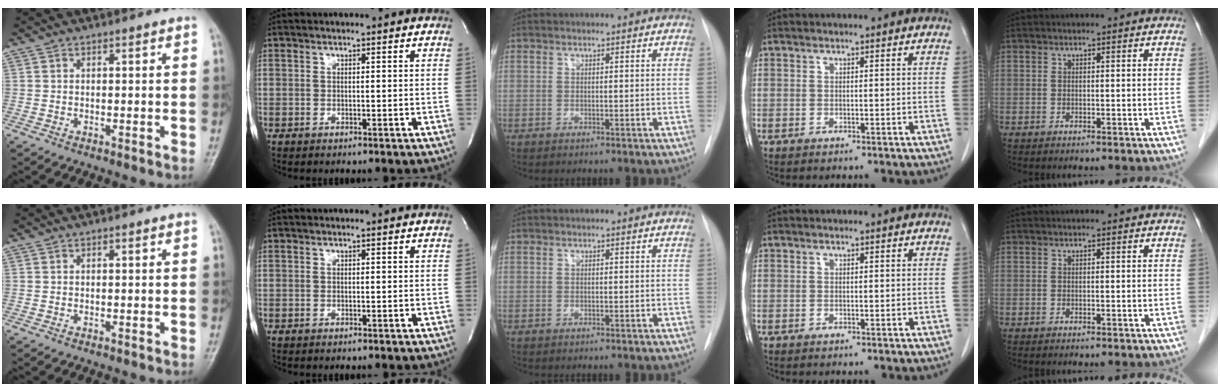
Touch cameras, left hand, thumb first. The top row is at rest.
{}